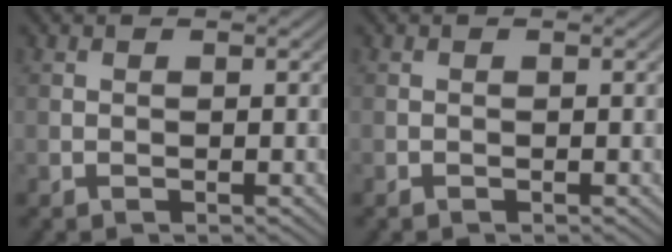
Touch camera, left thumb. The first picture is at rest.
{"total": 0.0}